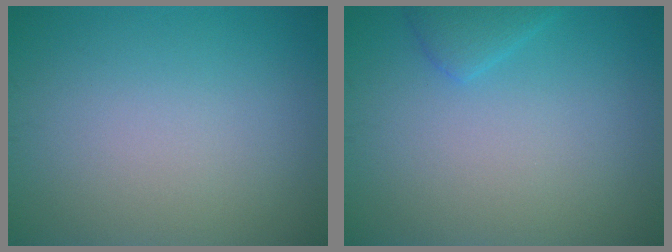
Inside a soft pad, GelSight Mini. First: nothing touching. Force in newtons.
{"total": 1.7, "press": 1.7, "slide": 0.1}